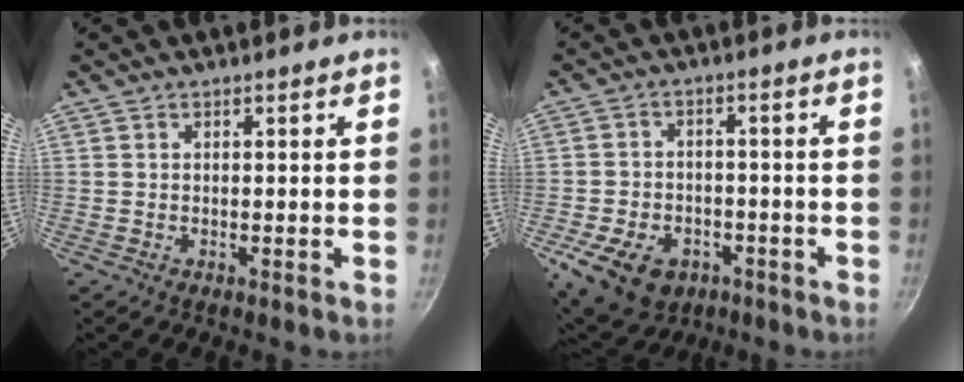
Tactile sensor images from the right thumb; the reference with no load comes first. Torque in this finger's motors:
{"motor_torque": [2.71, 2.30, 0.00, -0.19, 0.04]}